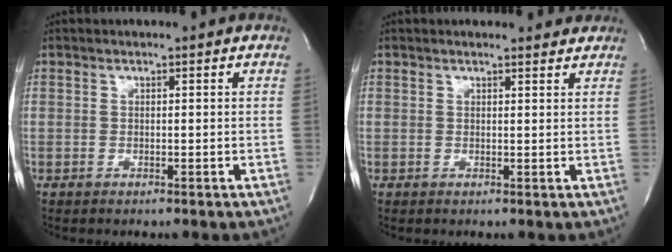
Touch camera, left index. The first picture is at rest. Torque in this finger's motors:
{"motor_torque": [0.24, -0.19, -0.03, -0.02]}